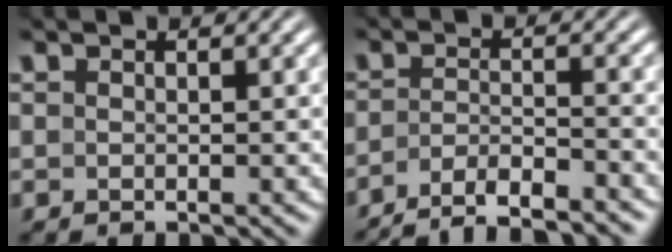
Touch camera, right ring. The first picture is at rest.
{"total": 6.6, "force": [-5.8, 2.0, 2.4], "torque": [-0.033, -0.018, -0.087]}